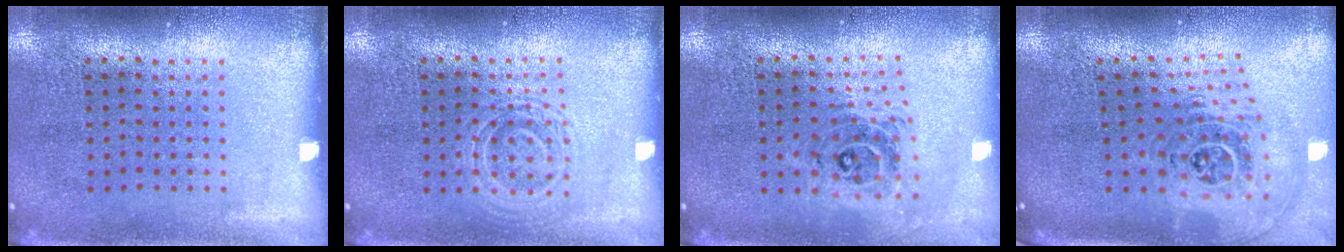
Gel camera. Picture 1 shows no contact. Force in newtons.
{"total": 2.2, "press": 2.1, "slide": 0.4}
{"total": 0.8, "press": 0.8, "slide": 0.2}
{"total": 1.9, "press": 1.5, "slide": 1.2}